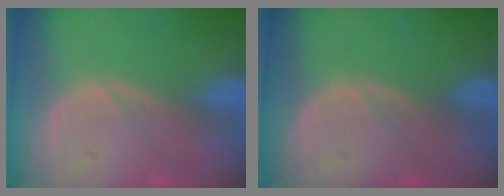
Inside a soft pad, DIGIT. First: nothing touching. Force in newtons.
{"total": 0.0}